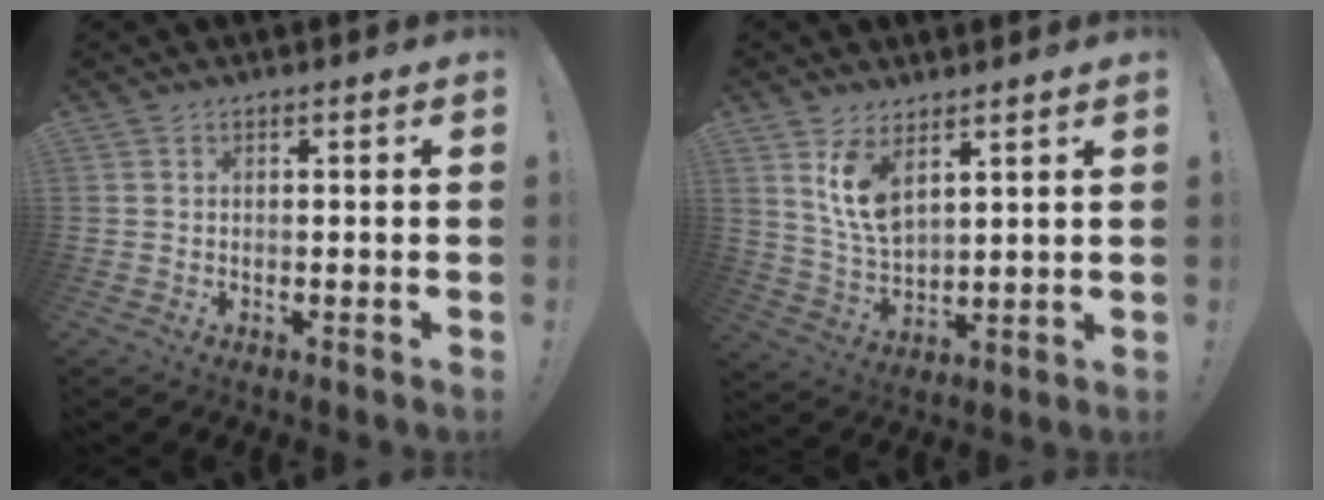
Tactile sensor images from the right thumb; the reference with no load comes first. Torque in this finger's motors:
{"motor_torque": [0.06, 0.70, 0.07, 0.09, 0.26]}